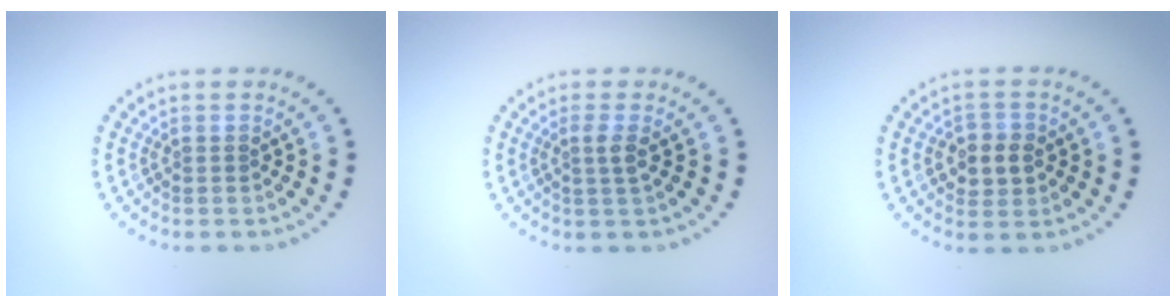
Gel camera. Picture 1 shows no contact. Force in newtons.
{"total": 1.5, "press": 1.1, "slide": 1.0}
{"total": 2.6, "press": 2.6, "slide": 0.3}